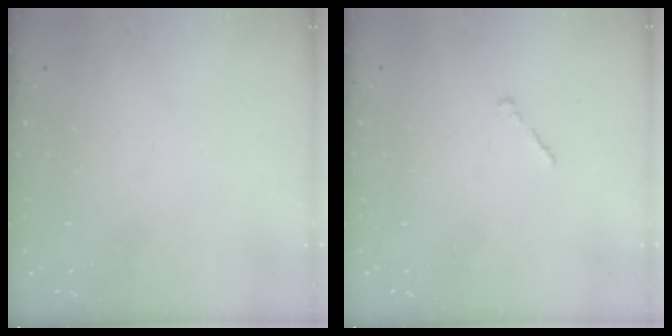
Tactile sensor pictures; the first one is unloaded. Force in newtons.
{"total": 0.0}